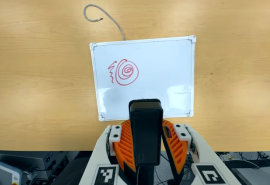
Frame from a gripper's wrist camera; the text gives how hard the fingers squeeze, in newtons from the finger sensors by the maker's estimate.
{"total": 7.6, "left": 7.0, "right": 8.2}